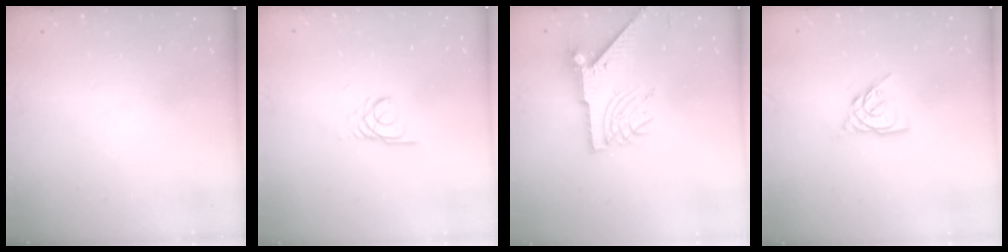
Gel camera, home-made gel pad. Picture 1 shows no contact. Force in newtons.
{"total": 2.5, "press": 2.5, "slide": 0.2}
{"total": 8.7, "press": 8.6, "slide": 1.2}
{"total": 8.0, "press": 7.9, "slide": 1.1}